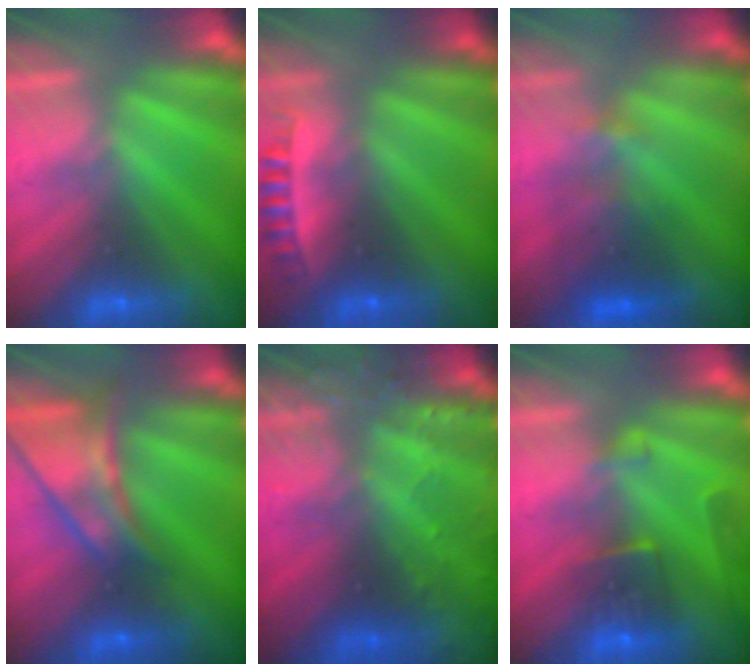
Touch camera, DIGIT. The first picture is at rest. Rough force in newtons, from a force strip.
{"total": 2.4}
{"total": 3.8}
{"total": 5.8}
{"total": 7.7}
{"total": 7.4}